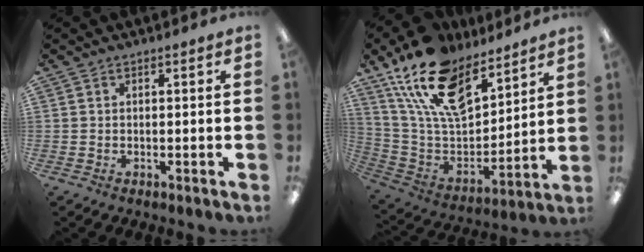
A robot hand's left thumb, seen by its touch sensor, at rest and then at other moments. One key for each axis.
{"total": 21.4, "fx": 14.4, "fy": 10.9, "fz": 11.6, "tx": -0.223, "ty": -0.076, "tz": 0.264}